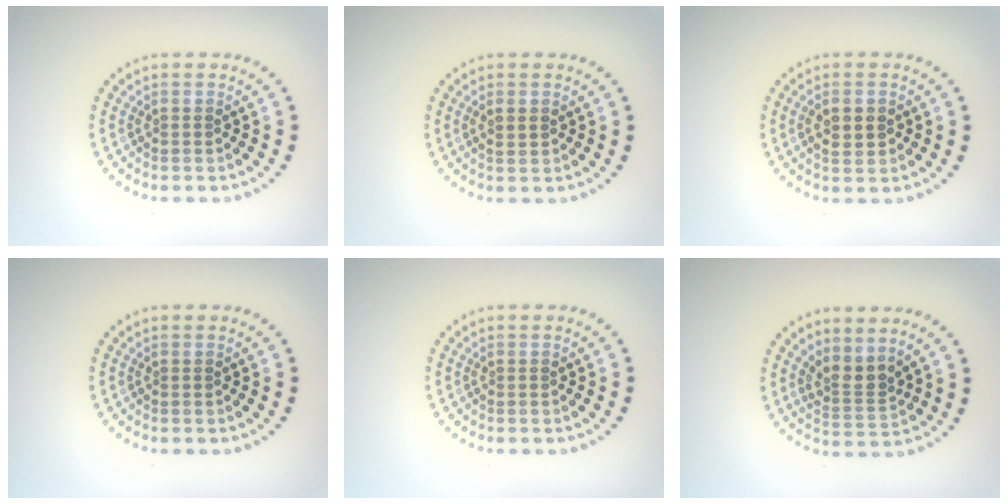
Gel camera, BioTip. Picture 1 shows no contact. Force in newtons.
{"total": 0.8, "press": 0.8, "slide": 0.1}
{"total": 2.2, "press": 2.1, "slide": 0.1}
{"total": 0.0}
{"total": 0.0}
{"total": 2.6, "press": 1.9, "slide": 1.8}